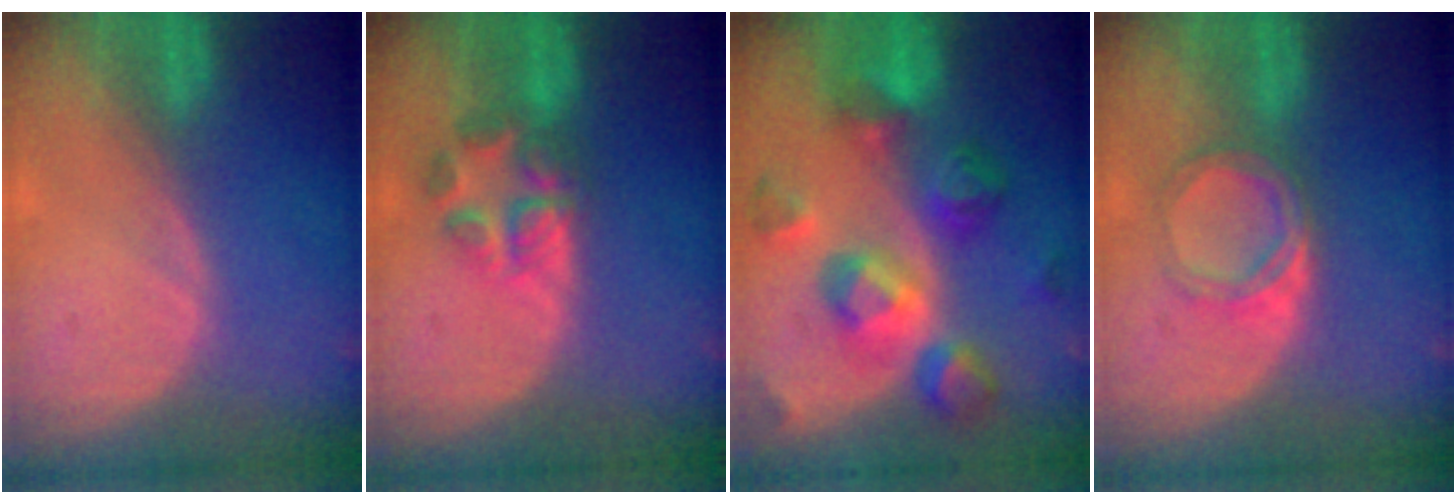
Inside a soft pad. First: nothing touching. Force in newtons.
{"total": 5.6, "press": 5.5, "slide": 1.0}
{"total": 11.4, "press": 11.4, "slide": 0.9}
{"total": 4.7, "press": 4.6, "slide": 0.4}